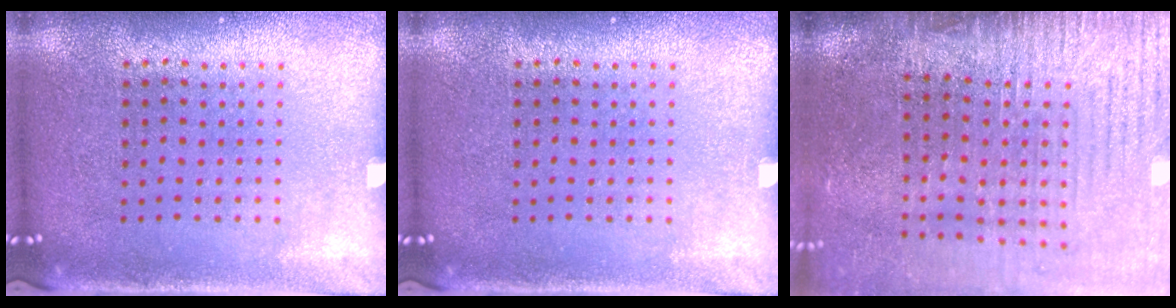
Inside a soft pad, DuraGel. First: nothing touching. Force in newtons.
{"total": 0.0}
{"total": 4.4, "press": 3.8, "slide": 2.2}